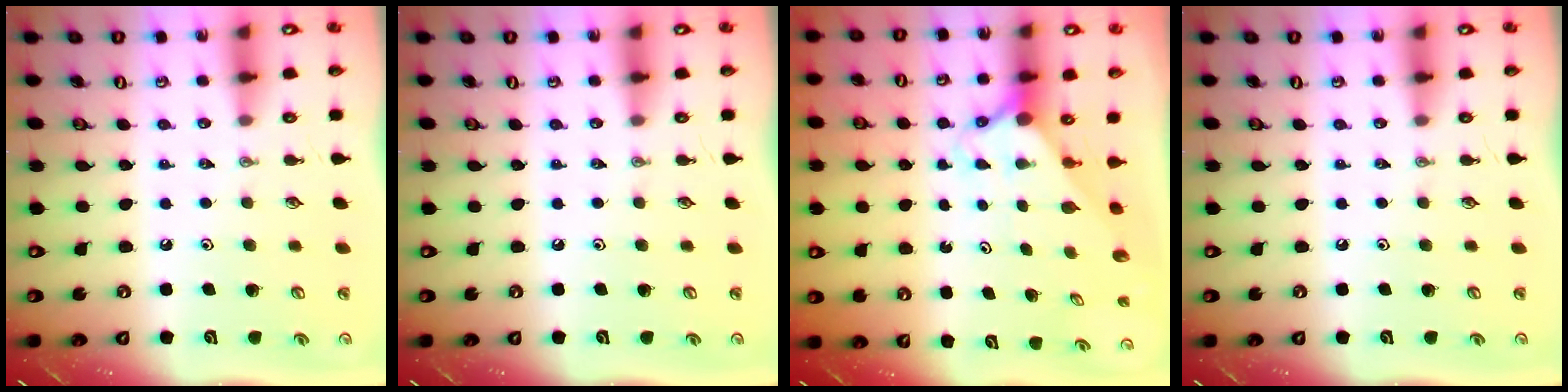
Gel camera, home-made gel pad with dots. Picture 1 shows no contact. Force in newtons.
{"total": 0.0}
{"total": 2.2, "press": 2.2, "slide": 0.2}
{"total": 0.0}